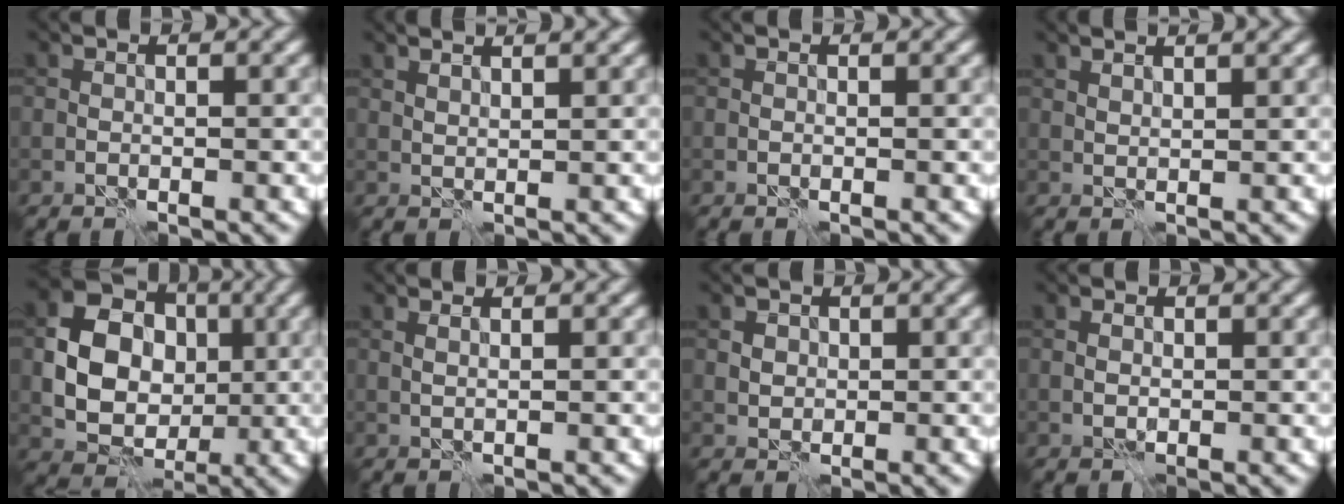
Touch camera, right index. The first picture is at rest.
{"total": 3.4, "force": [2.5, 1.2, 2.0], "torque": [-0.020, 0.024, 0.013]}
{"total": 0.0}
{"total": 3.1, "force": [2.4, 1.0, 1.7], "torque": [-0.018, 0.018, 0.014]}
{"total": 9.6, "force": [0.4, 8.0, 5.2], "torque": [-0.074, 0.012, -0.001]}
{"total": 1.2, "force": [0.7, 0.4, 0.9], "torque": [-0.010, -0.003, 0.001]}
{"total": 1.9, "force": [0.8, 1.5, 0.8], "torque": [-0.023, 0.000, 0.023]}
{"total": 1.0, "force": [0.0, 0.7, 0.7], "torque": [-0.014, 0.003, 0.000]}